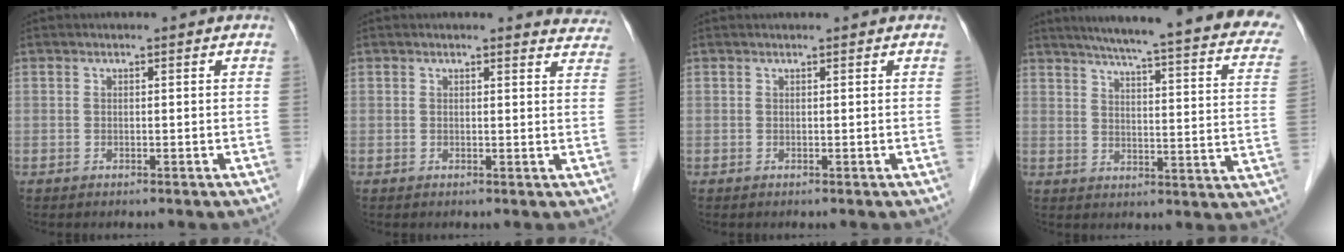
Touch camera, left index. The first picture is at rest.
{"total": 4.3, "force": [4.2, 0.9, 0.1], "torque": [0.013, -0.023, 0.018]}
{"total": 1.1, "force": [1.0, 0.0, 0.3], "torque": [-0.005, 0.016, 0.018]}
{"total": 27.0, "force": [22.4, 2.3, 14.9], "torque": [-0.194, -0.036, 0.259]}